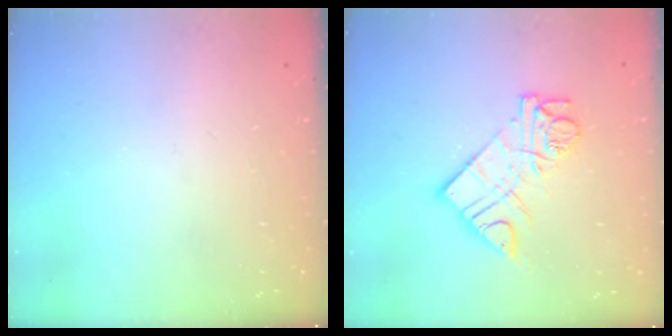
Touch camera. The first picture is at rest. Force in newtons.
{"total": 12.0, "press": 11.9, "slide": 1.0}